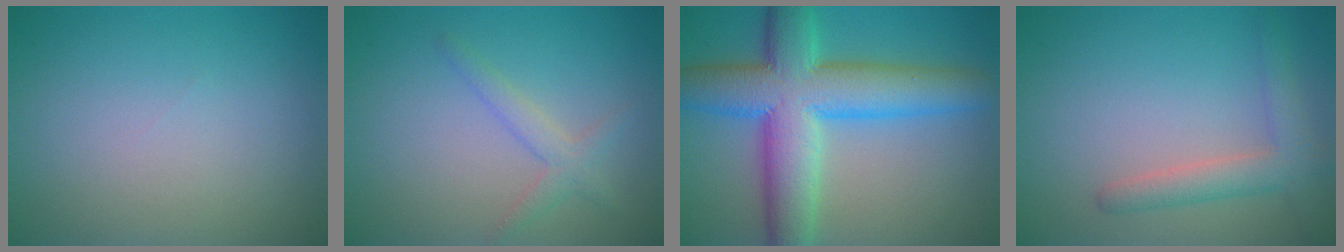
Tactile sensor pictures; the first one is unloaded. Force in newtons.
{"total": 2.0, "press": 2.0, "slide": 0.2}
{"total": 10.5, "press": 10.5, "slide": 0.2}
{"total": 3.0, "press": 3.0, "slide": 0.1}